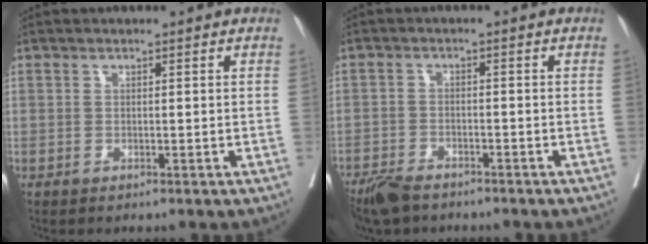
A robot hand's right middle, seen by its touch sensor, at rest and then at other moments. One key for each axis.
{"total": 5.8, "fx": -4.9, "fy": 1.9, "fz": 2.4, "tx": -0.040, "ty": -0.010, "tz": -0.085}